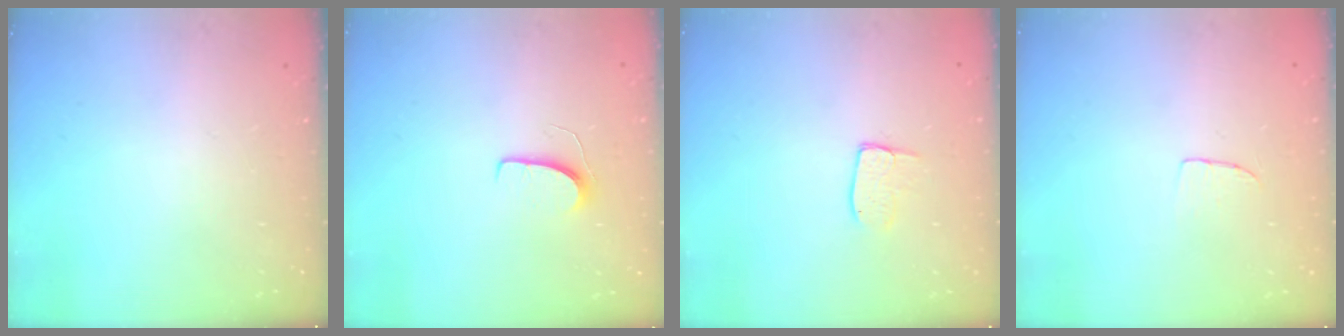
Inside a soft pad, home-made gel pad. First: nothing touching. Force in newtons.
{"total": 5.8, "press": 5.7, "slide": 0.4}
{"total": 5.3, "press": 5.3, "slide": 0.4}
{"total": 4.1, "press": 4.0, "slide": 0.2}